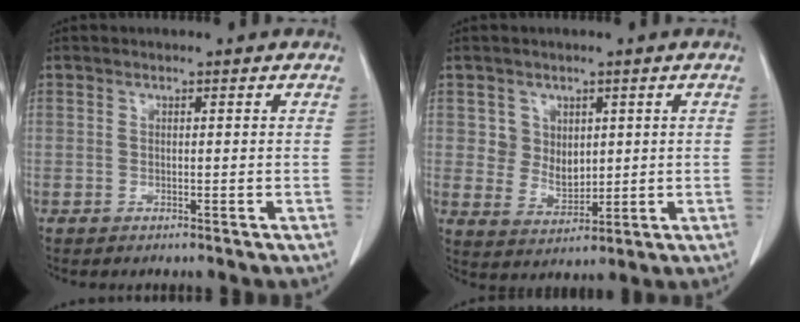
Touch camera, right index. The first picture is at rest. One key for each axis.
{"total": 4.9, "fx": 1.7, "fy": 4.3, "fz": 1.8, "tx": -0.032, "ty": 0.001, "tz": 0.040}